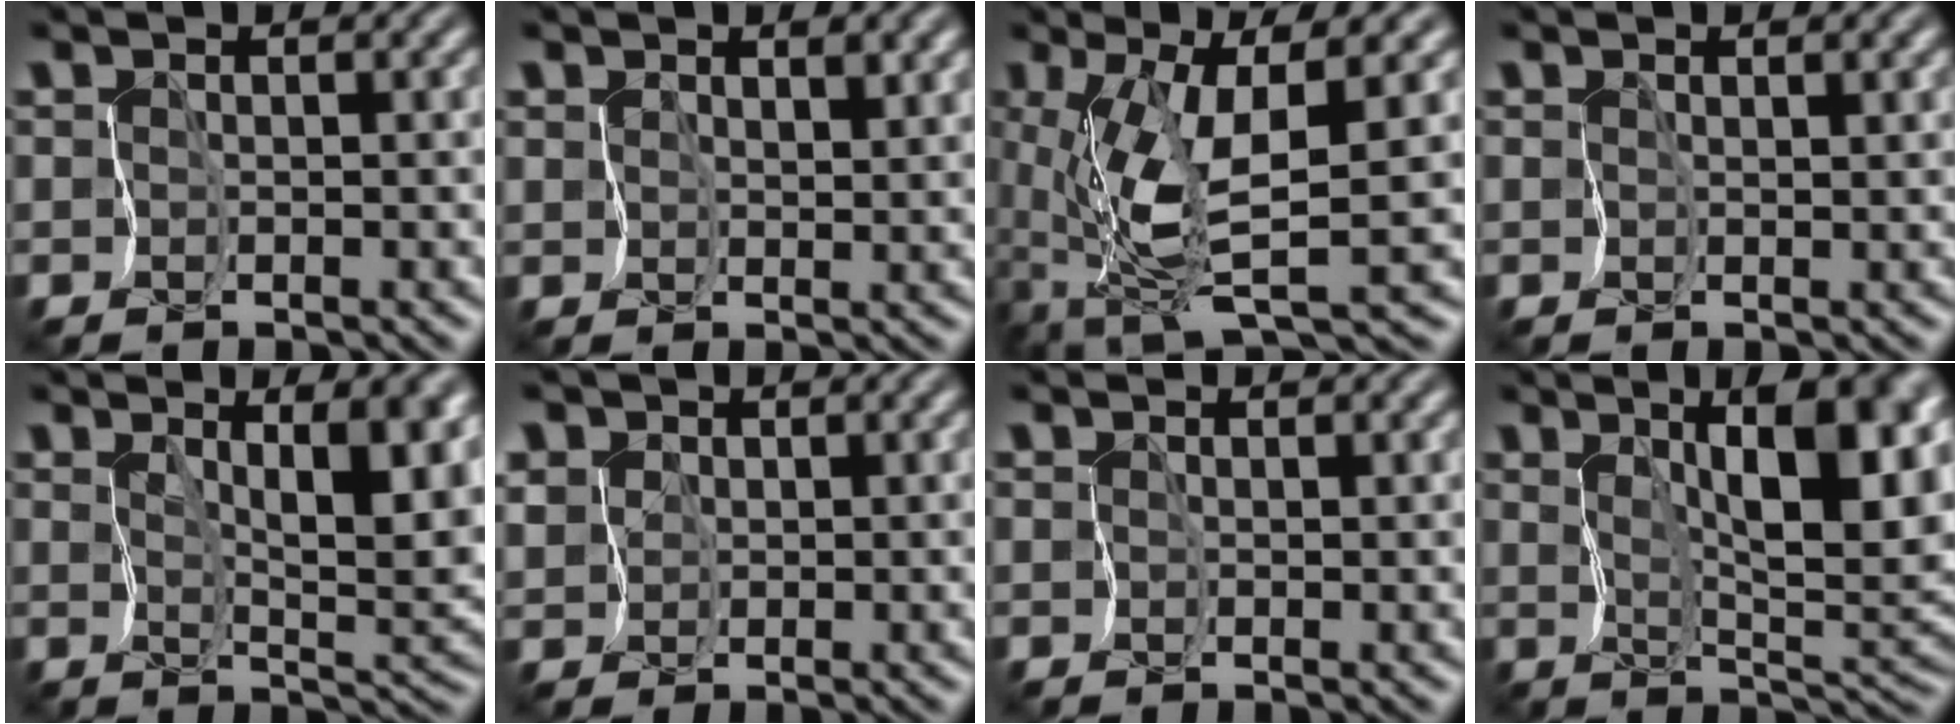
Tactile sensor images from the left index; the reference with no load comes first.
{"total": 2.1, "force": [1.5, 1.1, 0.9], "torque": [-0.020, -0.007, 0.027]}
{"total": 7.7, "force": [-1.0, 2.0, 7.4], "torque": [-0.155, -0.010, -0.019]}
{"total": 1.1, "force": [0.7, 0.1, 0.9], "torque": [-0.013, -0.003, 0.014]}
{"total": 6.6, "force": [2.6, 1.8, 5.8], "torque": [-0.083, -0.010, 0.043]}
{"total": 2.0, "force": [1.0, 1.8, 0.2], "torque": [-0.022, 0.003, 0.020]}
{"total": 0.5, "force": [0.4, 0.0, 0.3], "torque": [-0.005, -0.003, 0.009]}
{"total": 11.2, "force": [4.0, 3.8, 9.7], "torque": [-0.120, 0.004, 0.053]}